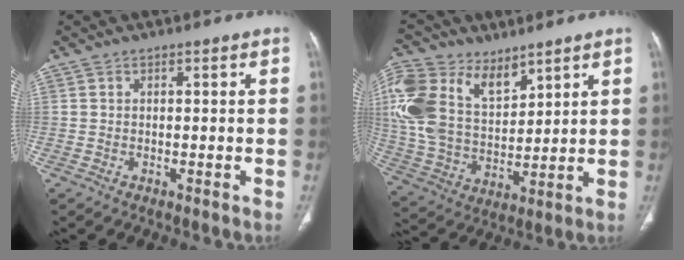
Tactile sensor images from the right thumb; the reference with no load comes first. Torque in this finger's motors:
{"motor_torque": [-0.01, 0.56, 0.91, 0.97, 0.49]}